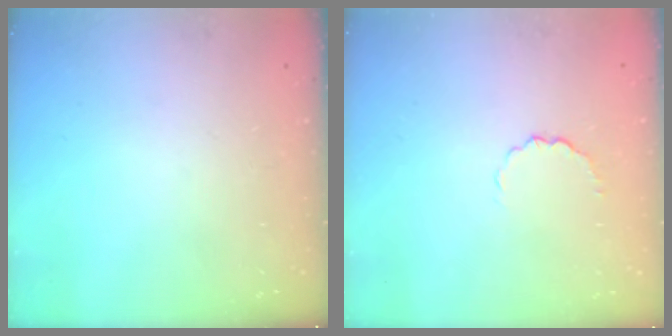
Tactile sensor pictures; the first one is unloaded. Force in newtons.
{"total": 3.5, "press": 3.3, "slide": 1.3}